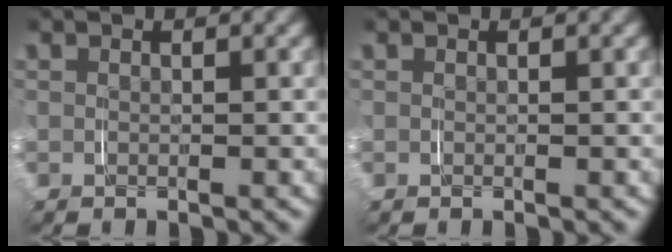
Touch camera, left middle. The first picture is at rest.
{"total": 0.0}